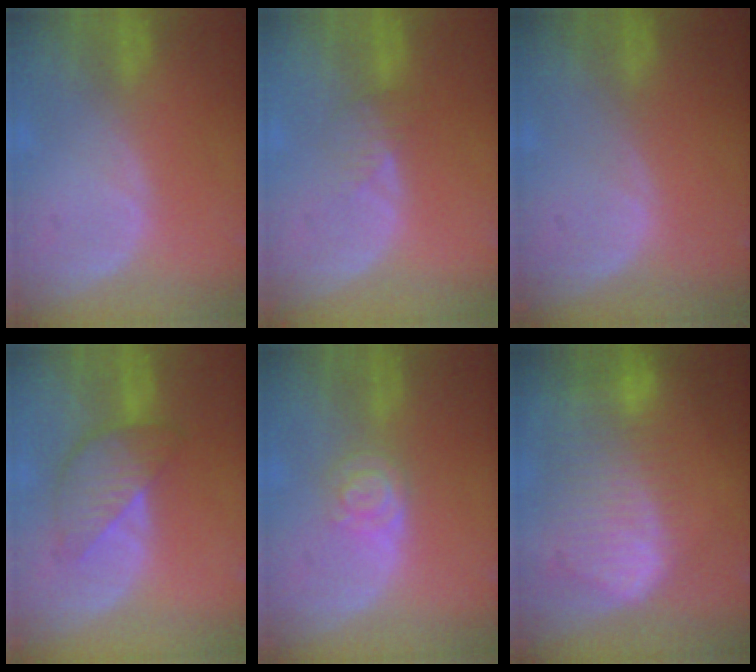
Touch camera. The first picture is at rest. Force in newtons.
{"total": 2.1, "press": 2.1, "slide": 0.2}
{"total": 0.0}
{"total": 5.9, "press": 5.9, "slide": 0.3}
{"total": 4.5, "press": 3.9, "slide": 2.2}
{"total": 10.6, "press": 9.1, "slide": 5.3}